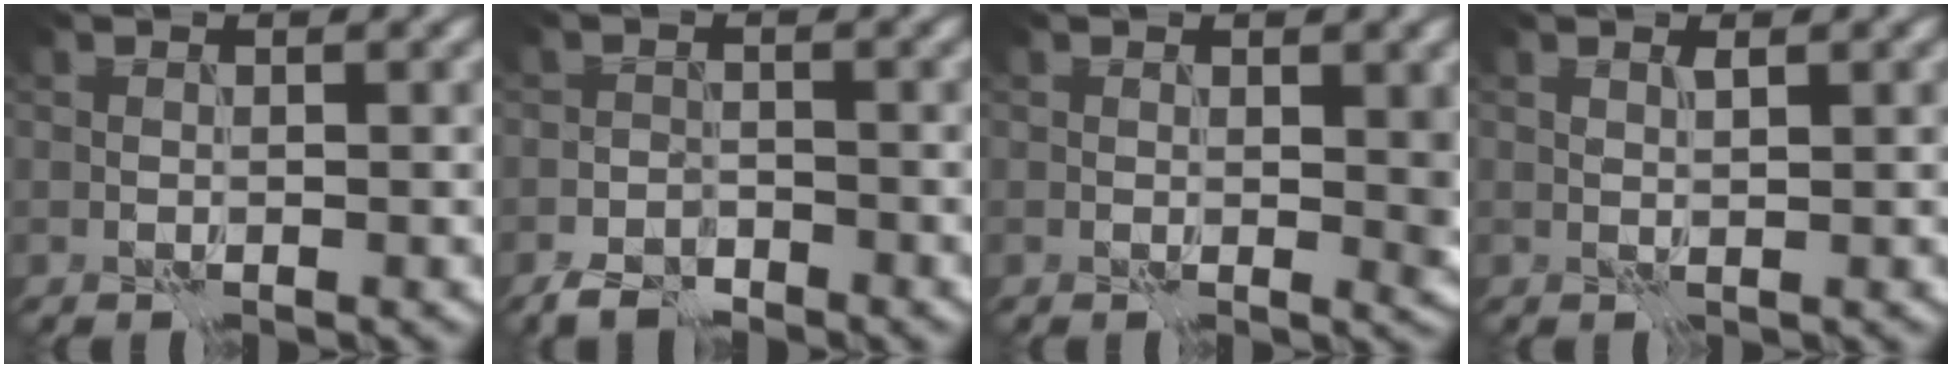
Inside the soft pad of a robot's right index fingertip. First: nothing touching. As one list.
[{"total": 2.9, "force": [-2.5, 0.9, 1.1], "torque": [-0.018, -0.002, -0.052]}, {"total": 2.2, "force": [0.0, 0.9, 1.9], "torque": [-0.019, -0.003, 0.000]}, {"total": 0.8, "force": [0.6, -0.5, 0.0], "torque": [-0.003, -0.001, 0.013]}]